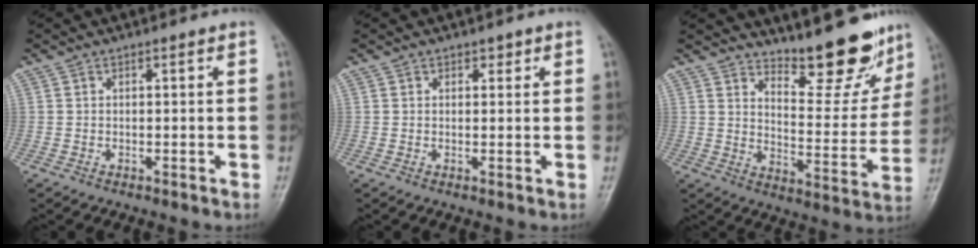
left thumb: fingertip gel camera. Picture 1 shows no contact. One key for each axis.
{"total": 1.2, "fx": 0.8, "fy": 0.8, "fz": 0.3, "tx": 0.008, "ty": -0.005, "tz": 0.009}
{"total": 14.7, "fx": 12.6, "fy": 4.2, "fz": 6.2, "tx": -0.056, "ty": -0.106, "tz": 0.180}